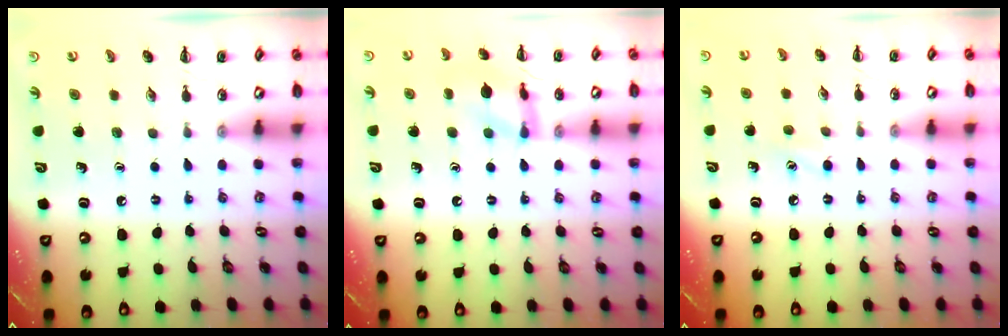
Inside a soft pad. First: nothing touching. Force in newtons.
{"total": 11.3, "press": 11.2, "slide": 0.9}
{"total": 2.4, "press": 2.3, "slide": 0.8}